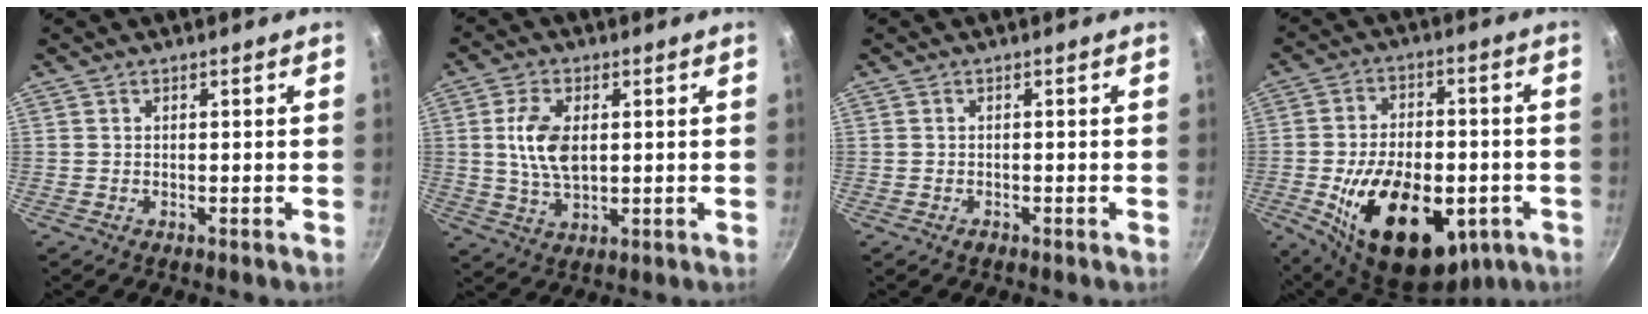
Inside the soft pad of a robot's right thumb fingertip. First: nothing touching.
{"total": 8.7, "force": [1.2, 5.0, 7.1], "torque": [-0.129, -0.003, 0.024]}
{"total": 0.8, "force": [-0.6, 0.5, 0.3], "torque": [-0.008, 0.004, -0.008]}
{"total": 22.8, "force": [-6.6, 13.6, 17.1], "torque": [-0.256, 0.017, -0.084]}